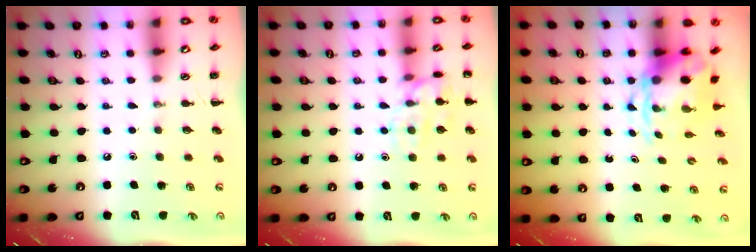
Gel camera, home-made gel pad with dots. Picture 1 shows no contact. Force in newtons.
{"total": 11.4, "press": 11.4, "slide": 0.8}
{"total": 4.7, "press": 4.6, "slide": 0.9}